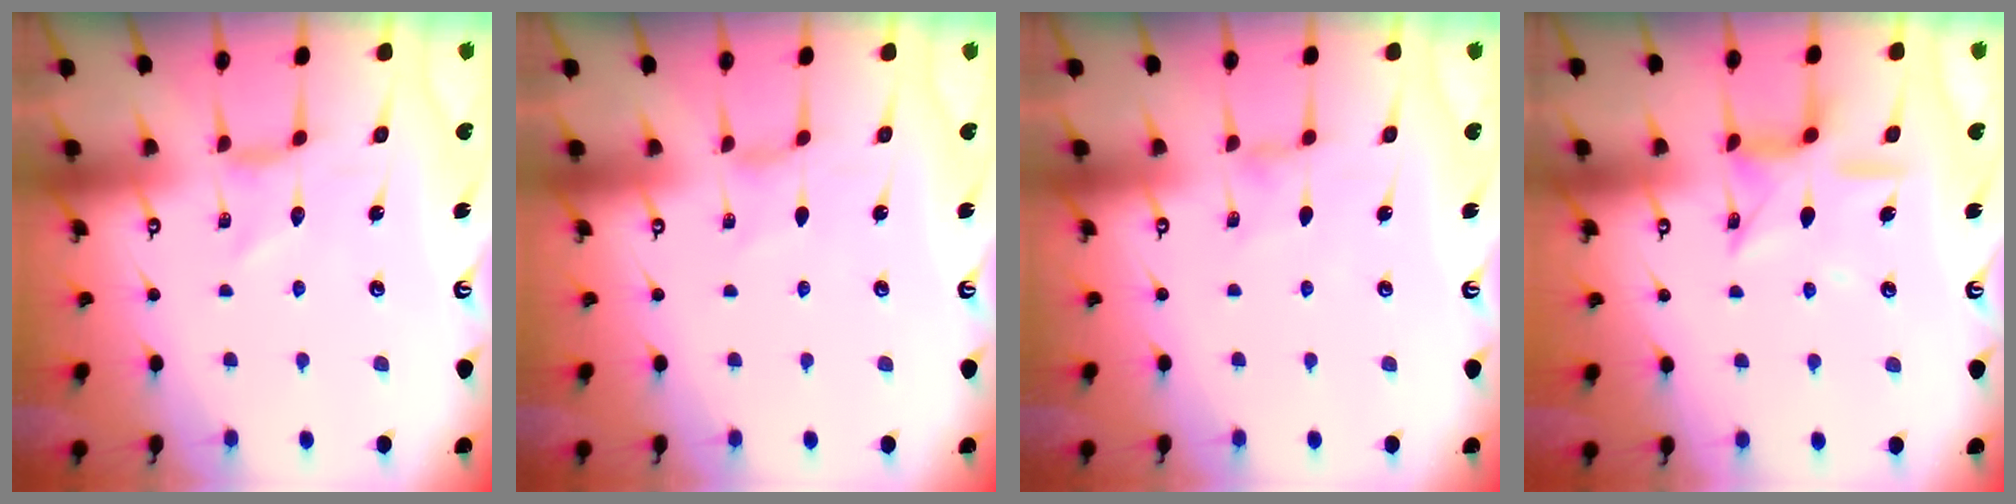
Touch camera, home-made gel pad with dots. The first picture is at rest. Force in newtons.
{"total": 1.1, "press": 1.1, "slide": 0.3}
{"total": 1.5, "press": 1.4, "slide": 0.4}
{"total": 12.0, "press": 12.0, "slide": 0.8}